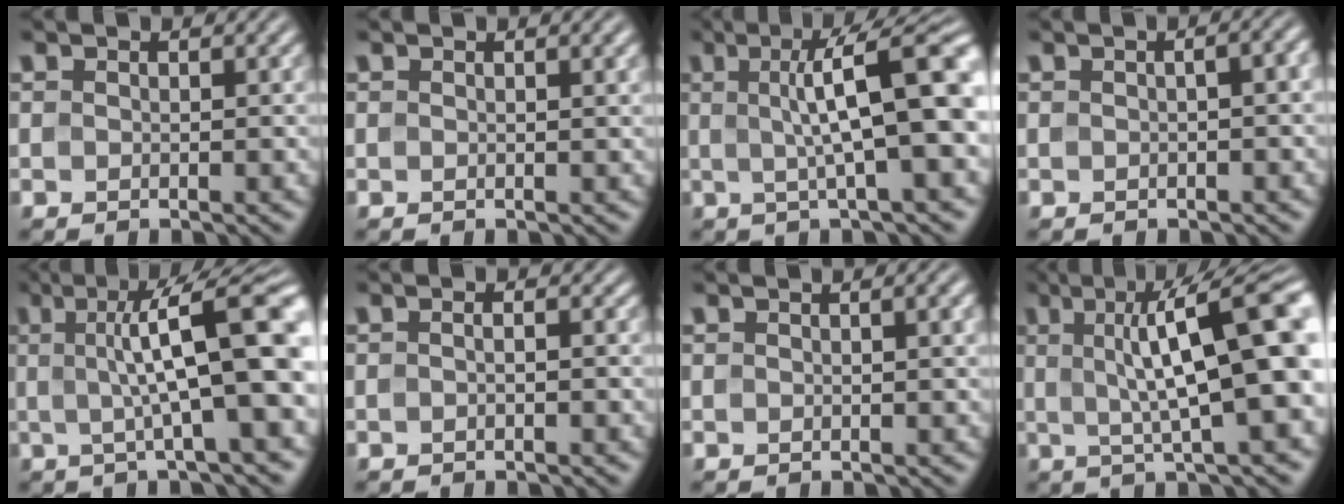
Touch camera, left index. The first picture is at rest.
{"total": 1.4, "force": [0.8, 0.5, 1.1], "torque": [-0.011, 0.000, 0.015]}
{"total": 10.0, "force": [1.5, 2.1, 9.6], "torque": [-0.135, 0.012, 0.019]}
{"total": 4.9, "force": [1.5, 2.4, 4.0], "torque": [-0.032, 0.025, 0.003]}
{"total": 10.9, "force": [1.1, 2.4, 10.6], "torque": [-0.147, 0.015, 0.011]}
{"total": 1.9, "force": [0.5, 1.1, 1.4], "torque": [-0.010, 0.018, -0.016]}
{"total": 2.3, "force": [1.0, 0.9, 1.9], "torque": [-0.016, 0.003, 0.009]}
{"total": 11.2, "force": [1.8, 2.6, 10.7], "torque": [-0.156, 0.013, 0.026]}